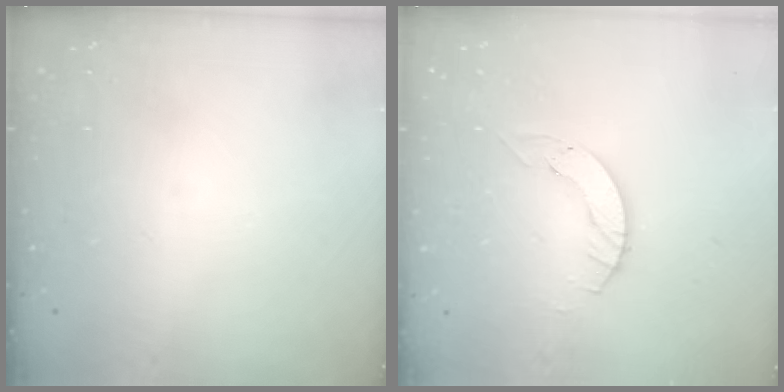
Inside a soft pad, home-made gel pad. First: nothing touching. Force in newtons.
{"total": 3.9, "press": 3.9, "slide": 0.4}